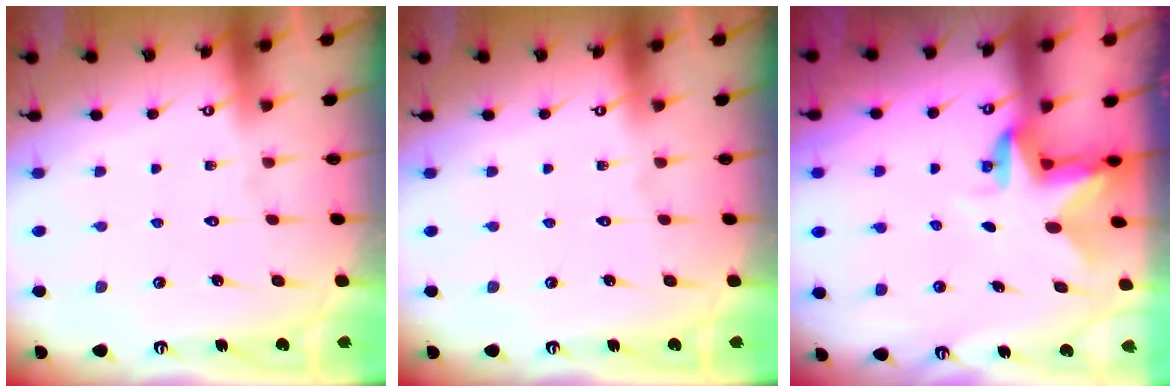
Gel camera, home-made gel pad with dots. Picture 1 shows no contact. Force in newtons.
{"total": 0.0}
{"total": 3.1, "press": 3.1, "slide": 0.5}